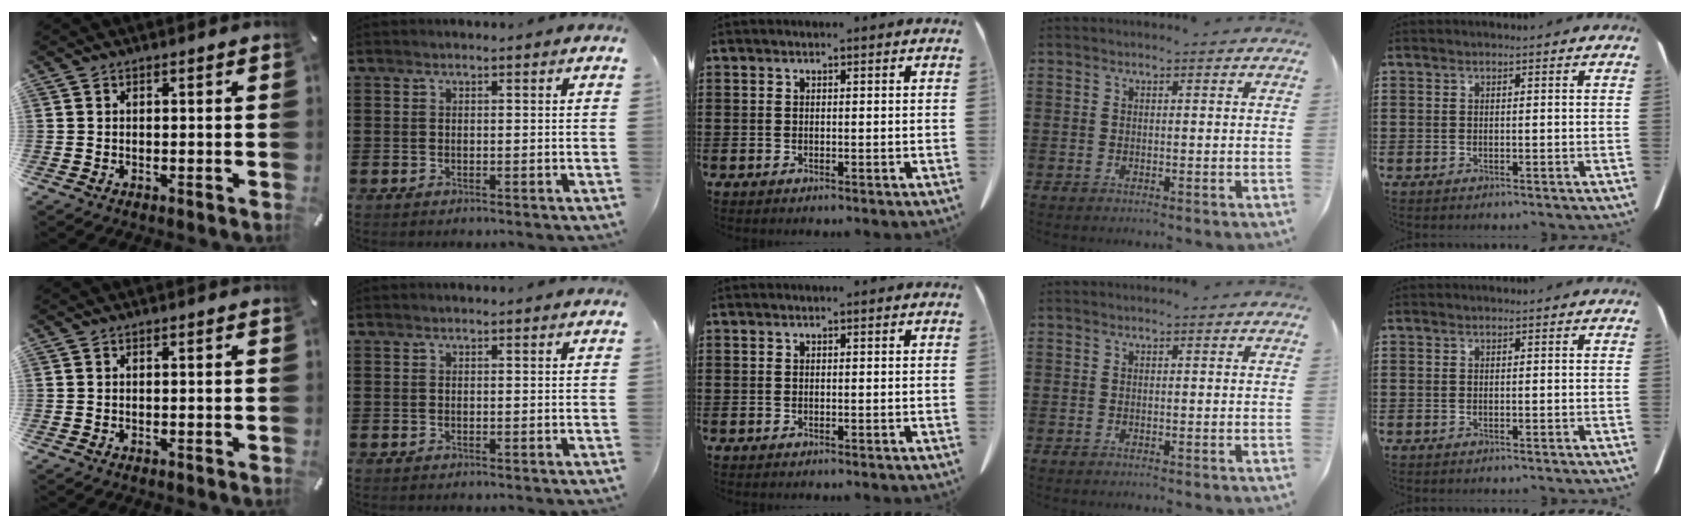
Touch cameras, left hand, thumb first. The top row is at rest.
{}